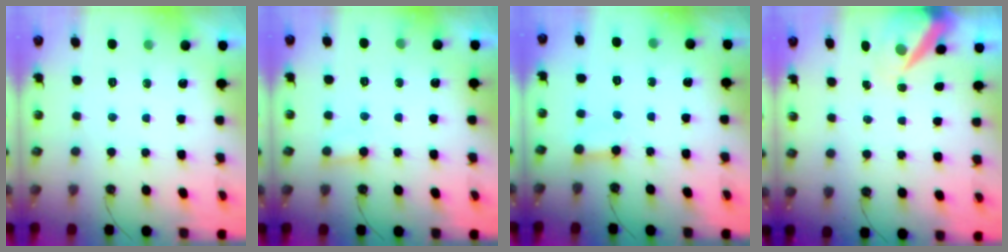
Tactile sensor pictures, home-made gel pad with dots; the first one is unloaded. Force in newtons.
{"total": 7.5, "press": 7.4, "slide": 0.5}
{"total": 3.6, "press": 3.5, "slide": 0.3}
{"total": 6.1, "press": 6.1, "slide": 0.6}